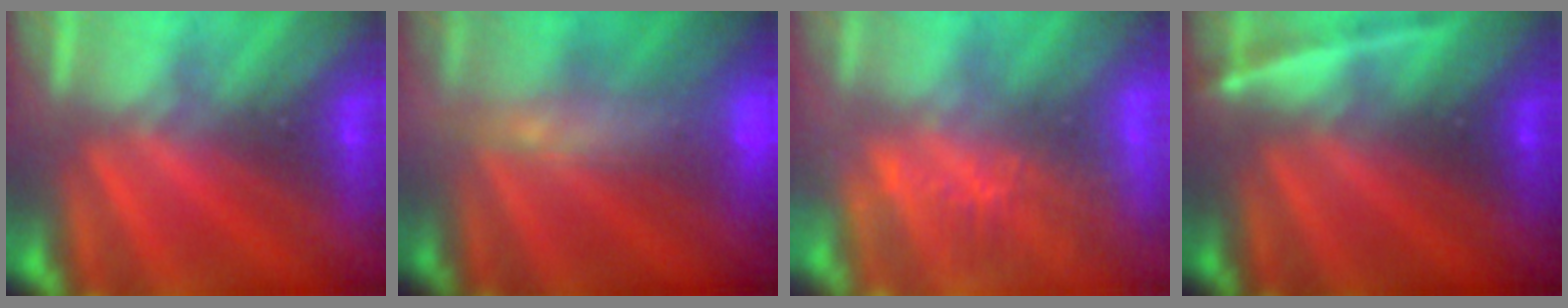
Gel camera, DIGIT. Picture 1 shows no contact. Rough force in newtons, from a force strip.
{"total": 9.8}
{"total": 3.1}
{"total": 4.7}